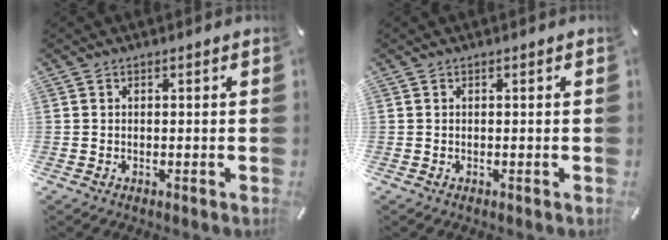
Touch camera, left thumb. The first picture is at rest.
{"total": 0.0}